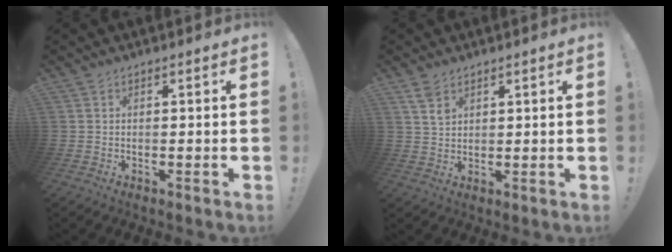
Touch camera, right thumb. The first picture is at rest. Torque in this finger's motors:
{"motor_torque": [-0.48, 0.64, 0.70, 0.21, 0.02]}